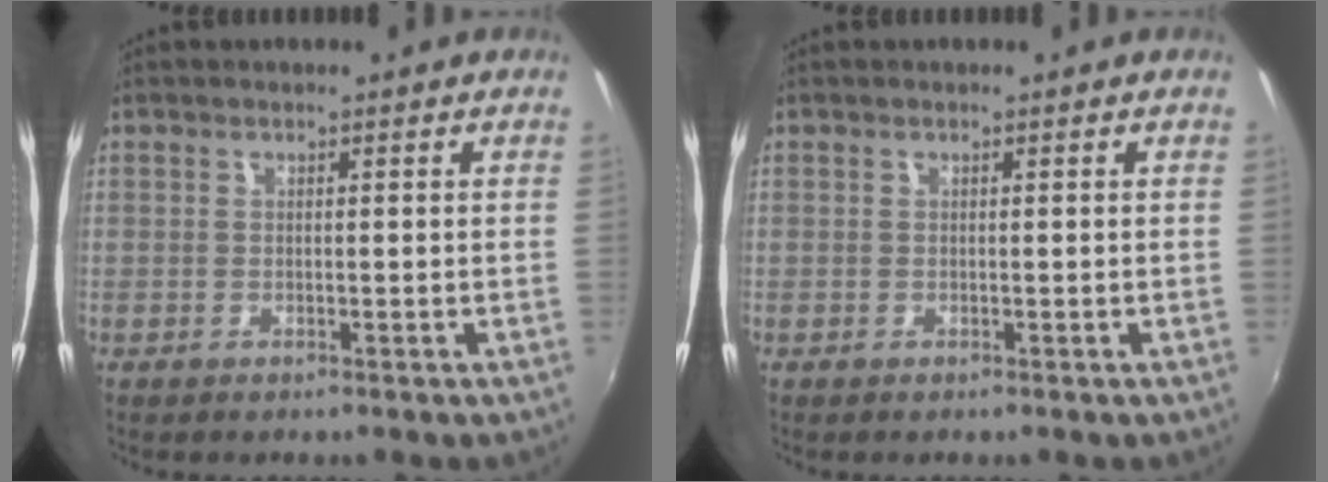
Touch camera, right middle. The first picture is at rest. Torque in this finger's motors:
{"motor_torque": [0.00, 0.01, 0.00, 0.00]}